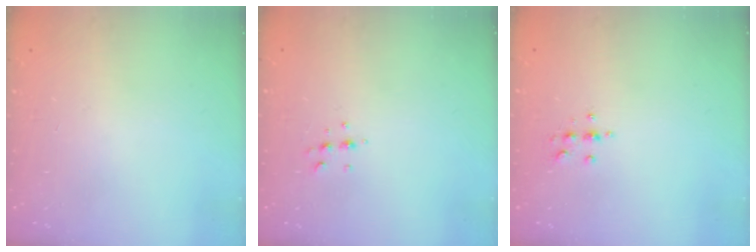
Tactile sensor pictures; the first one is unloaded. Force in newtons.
{"total": 4.9, "press": 4.8, "slide": 1.1}
{"total": 5.4, "press": 5.2, "slide": 1.4}